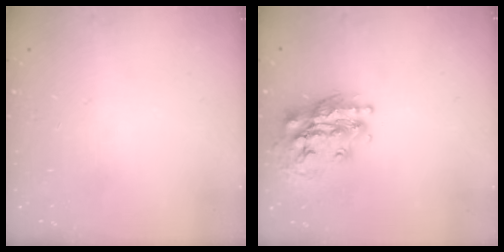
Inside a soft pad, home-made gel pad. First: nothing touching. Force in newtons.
{"total": 18.4, "press": 18.3, "slide": 1.7}